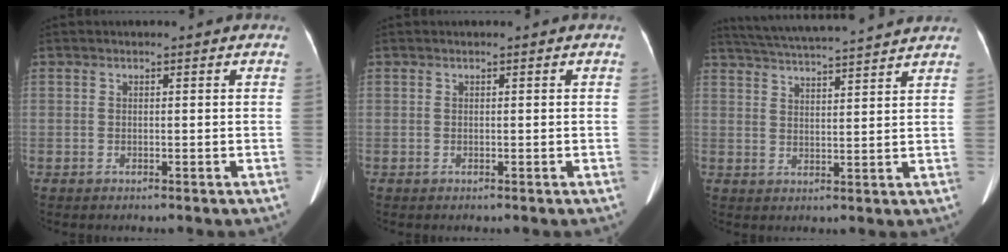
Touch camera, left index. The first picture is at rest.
{"total": 0.0}
{"total": 16.0, "force": [14.7, -0.1, 6.3], "torque": [-0.119, 0.022, 0.210]}